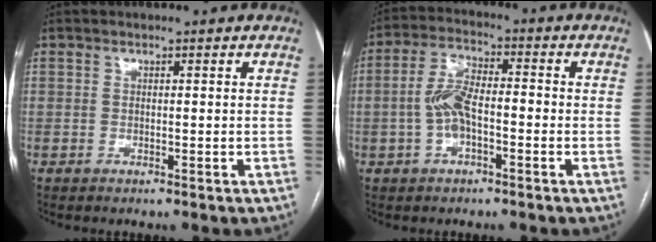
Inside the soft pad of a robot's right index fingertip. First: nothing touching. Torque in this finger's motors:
{"motor_torque": [0.30, -0.09, 0.19, 0.14]}